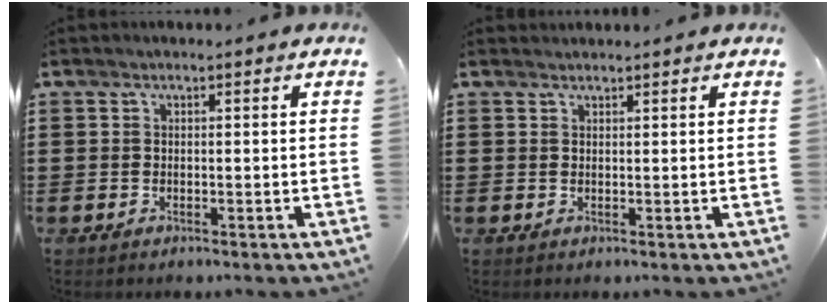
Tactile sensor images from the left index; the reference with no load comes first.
{"total": 0.9, "force": [0.9, 0.1, 0.1], "torque": [-0.003, -0.001, 0.018]}